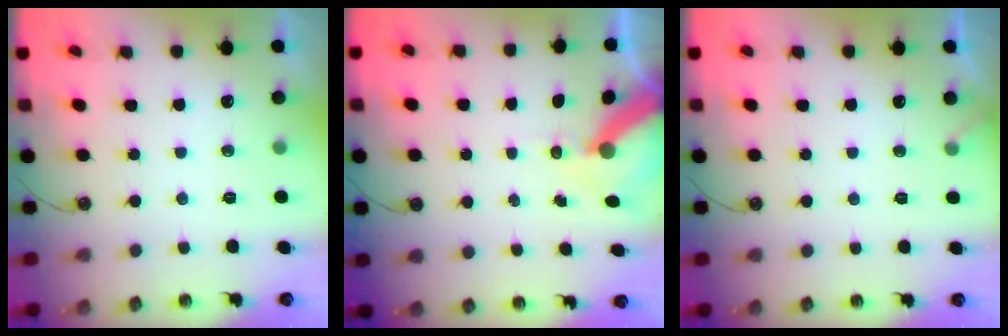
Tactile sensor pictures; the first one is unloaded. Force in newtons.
{"total": 9.6, "press": 9.6, "slide": 1.1}
{"total": 2.4, "press": 2.4, "slide": 0.2}